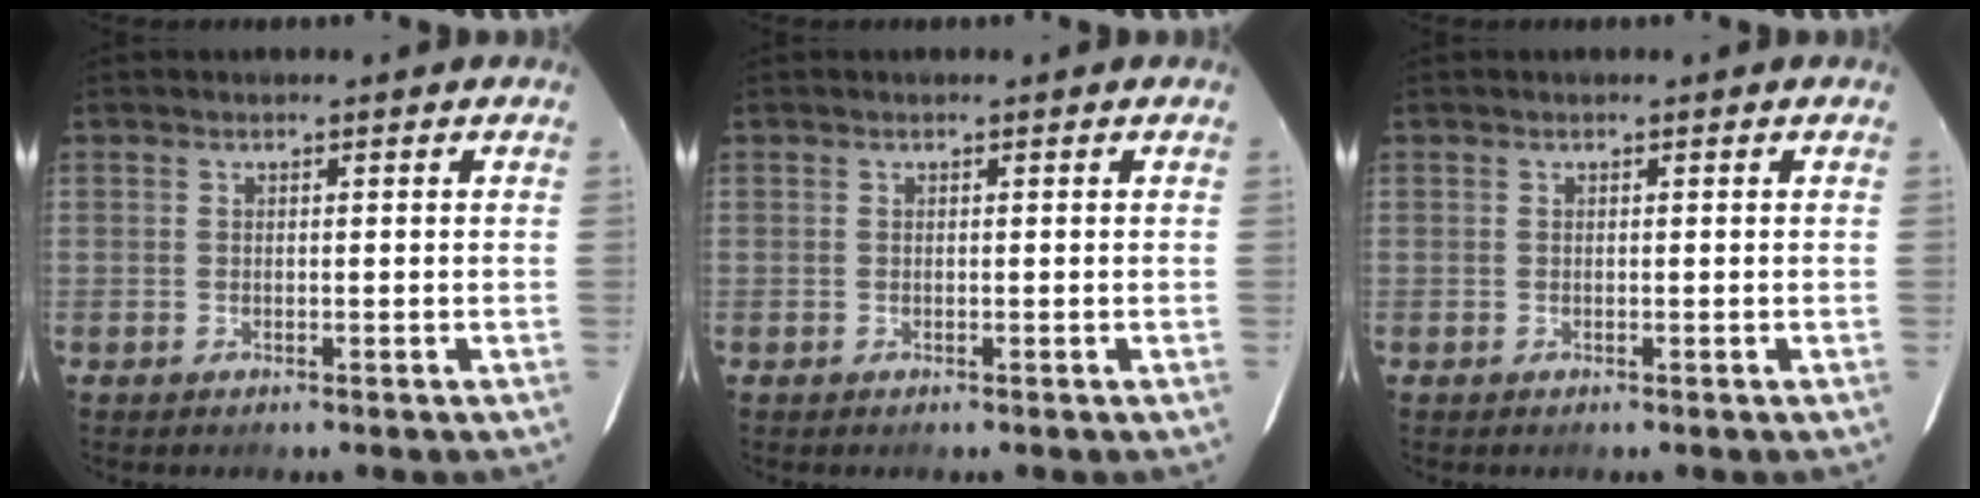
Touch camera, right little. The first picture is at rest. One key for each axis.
{"total": 0.0}
{"total": 0.0}